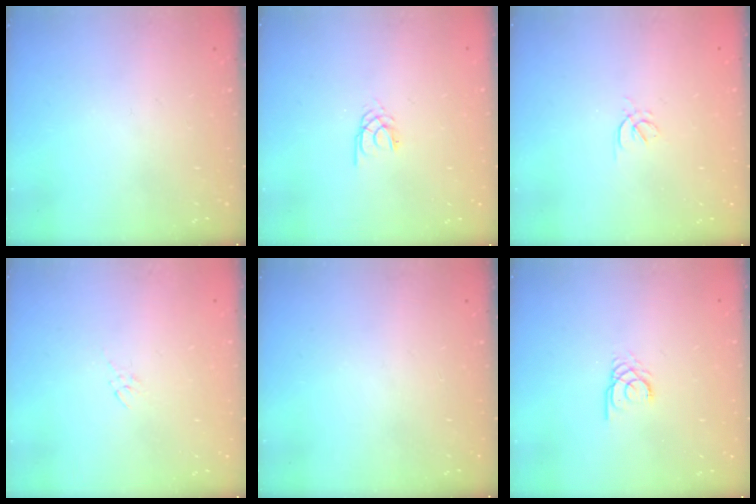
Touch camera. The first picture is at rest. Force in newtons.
{"total": 1.7, "press": 1.7, "slide": 0.3}
{"total": 1.7, "press": 1.6, "slide": 0.5}
{"total": 2.7, "press": 2.5, "slide": 0.9}
{"total": 0.0}
{"total": 2.4, "press": 2.4, "slide": 0.3}